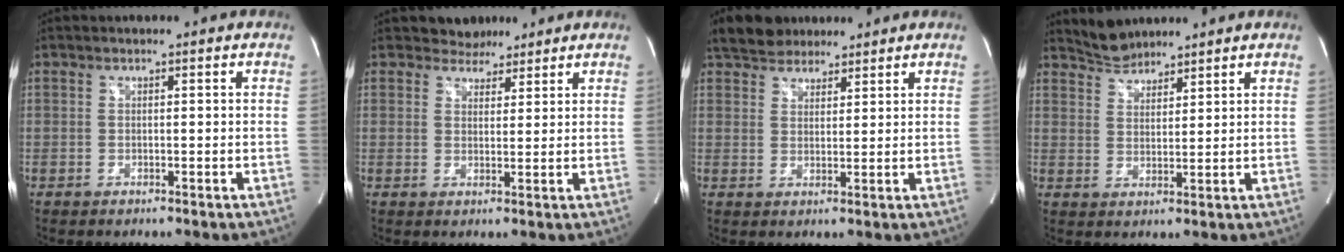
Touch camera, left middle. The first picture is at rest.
{"total": 3.6, "force": [3.1, 1.8, 0.0], "torque": [0.004, 0.007, 0.048]}
{"total": 6.7, "force": [5.5, 3.3, 1.9], "torque": [-0.030, 0.026, 0.097]}
{"total": 4.2, "force": [4.1, 1.0, -0.1], "torque": [-0.001, 0.011, 0.079]}